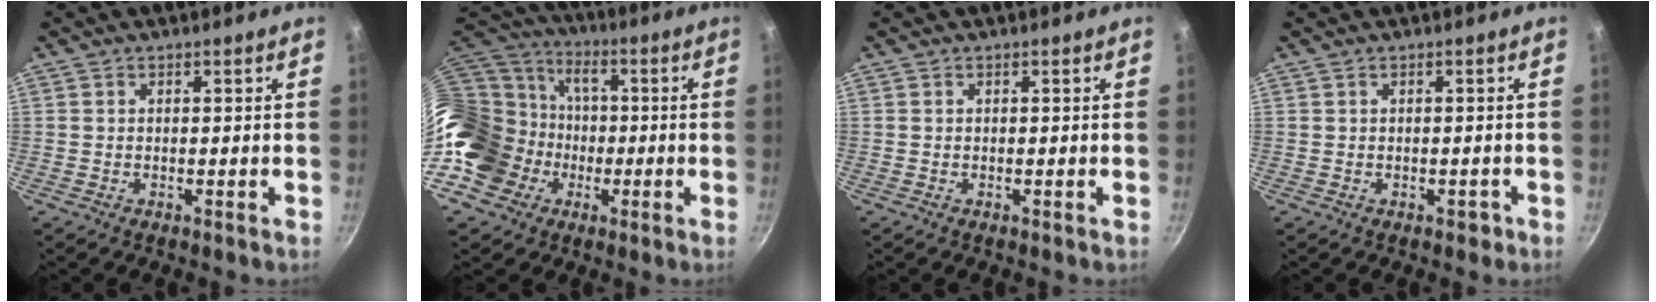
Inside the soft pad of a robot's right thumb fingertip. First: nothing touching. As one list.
[{"total": 23.2, "force": [-4.1, 19.0, 12.8], "torque": [-0.260, 0.070, -0.061]}, {"total": 0.0}, {"total": 1.4, "force": [-0.6, 0.9, 0.8], "torque": [0.002, 0.013, -0.001]}]